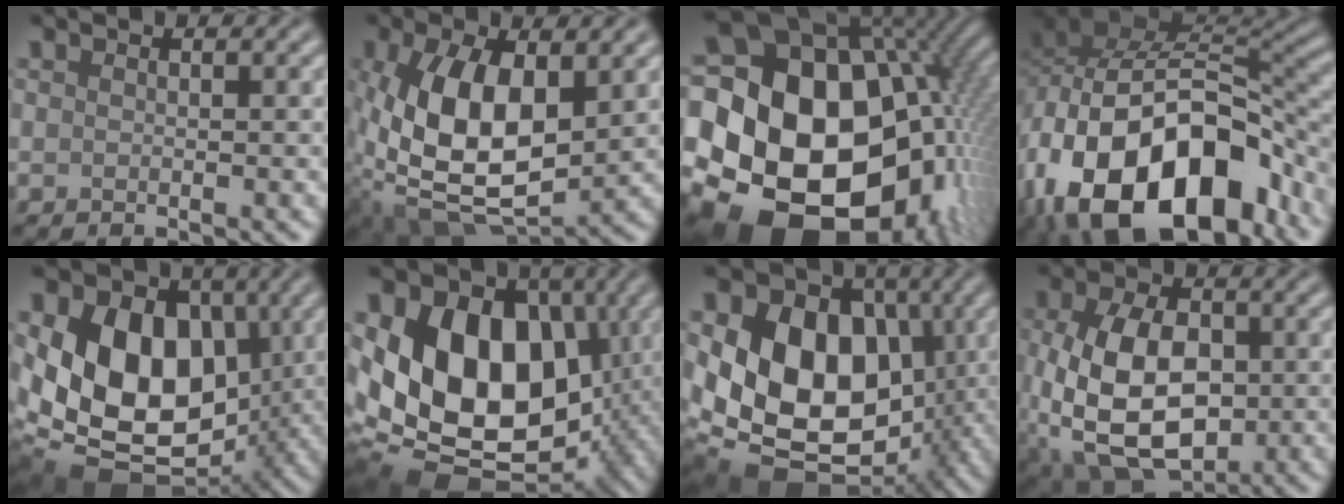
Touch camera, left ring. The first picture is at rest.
{"total": 11.5, "force": [0.7, 6.3, 9.6], "torque": [-0.202, -0.007, 0.019]}
{"total": 24.3, "force": [-3.2, 18.7, 15.2], "torque": [-0.262, 0.000, -0.097]}
{"total": 17.7, "force": [-7.3, 10.6, 12.1], "torque": [-0.210, -0.025, -0.107]}
{"total": 15.6, "force": [1.4, 11.0, 10.9], "torque": [-0.171, -0.001, 0.023]}
{"total": 17.9, "force": [0.7, 12.8, 12.5], "torque": [-0.204, -0.008, 0.016]}
{"total": 17.3, "force": [0.3, 12.9, 11.5], "torque": [-0.177, 0.005, 0.000]}
{"total": 11.8, "force": [-1.5, 7.4, 9.0], "torque": [-0.191, -0.013, -0.028]}